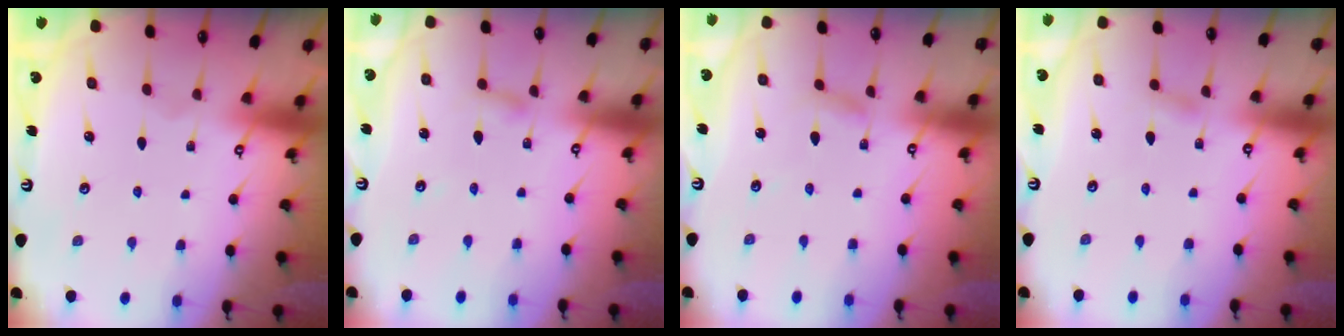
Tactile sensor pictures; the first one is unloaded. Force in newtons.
{"total": 2.4, "press": 2.4, "slide": 0.2}
{"total": 2.8, "press": 2.8, "slide": 0.1}
{"total": 2.9, "press": 2.9, "slide": 0.3}